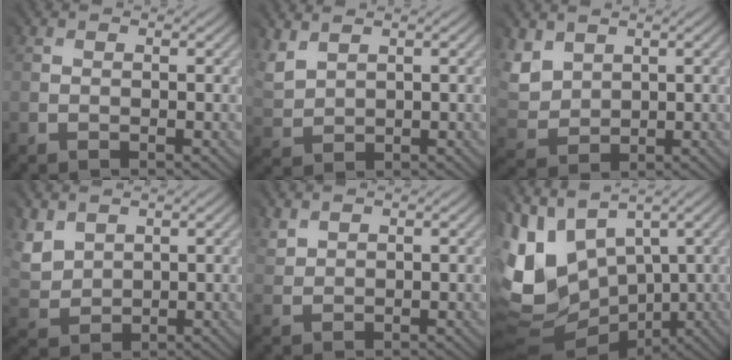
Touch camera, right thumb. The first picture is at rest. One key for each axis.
{"total": 3.6, "fx": 3.2, "fy": 1.6, "fz": 0.7, "tx": -0.048, "ty": 0.005, "tz": 0.070}
{"total": 4.5, "fx": 3.1, "fy": 3.1, "fz": 1.1, "tx": -0.075, "ty": 0.003, "tz": 0.065}
{"total": 4.2, "fx": 3.1, "fy": 2.7, "fz": 0.8, "tx": -0.065, "ty": 0.004, "tz": 0.065}
{"total": 2.2, "fx": 2.0, "fy": 0.7, "fz": -0.5, "tx": -0.007, "ty": 0.002, "tz": 0.045}
{"total": 10.6, "fx": 1.5, "fy": 7.9, "fz": 6.9, "tx": -0.213, "ty": -0.003, "tz": 0.034}